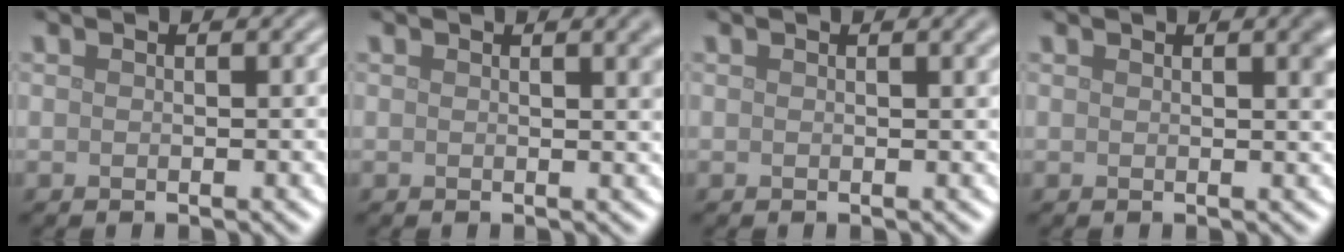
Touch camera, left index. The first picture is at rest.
{"total": 2.5, "force": [1.0, 0.9, 2.1], "torque": [-0.012, 0.007, 0.010]}
{"total": 1.6, "force": [0.7, 0.5, 1.3], "torque": [-0.011, 0.006, 0.008]}
{"total": 2.2, "force": [1.0, 0.7, 1.8], "torque": [-0.010, 0.007, 0.011]}